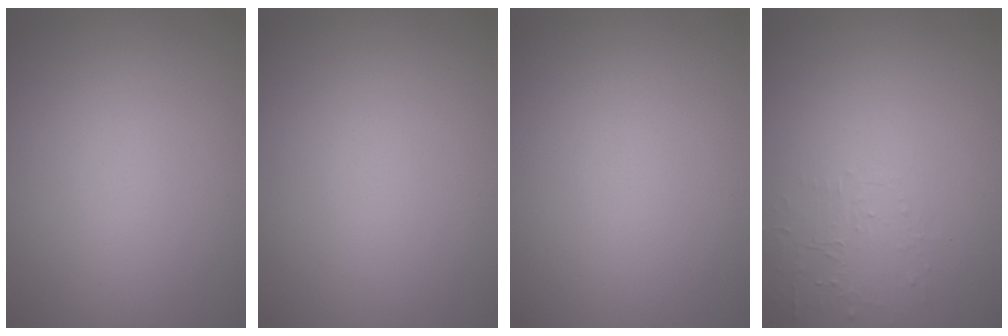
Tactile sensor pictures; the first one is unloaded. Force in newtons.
{"total": 0.0}
{"total": 0.0}
{"total": 1.5, "press": 0.1, "slide": 1.5}